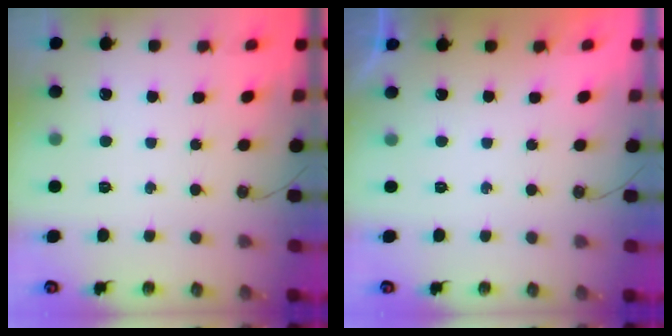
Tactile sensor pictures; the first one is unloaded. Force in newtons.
{"total": 0.0}